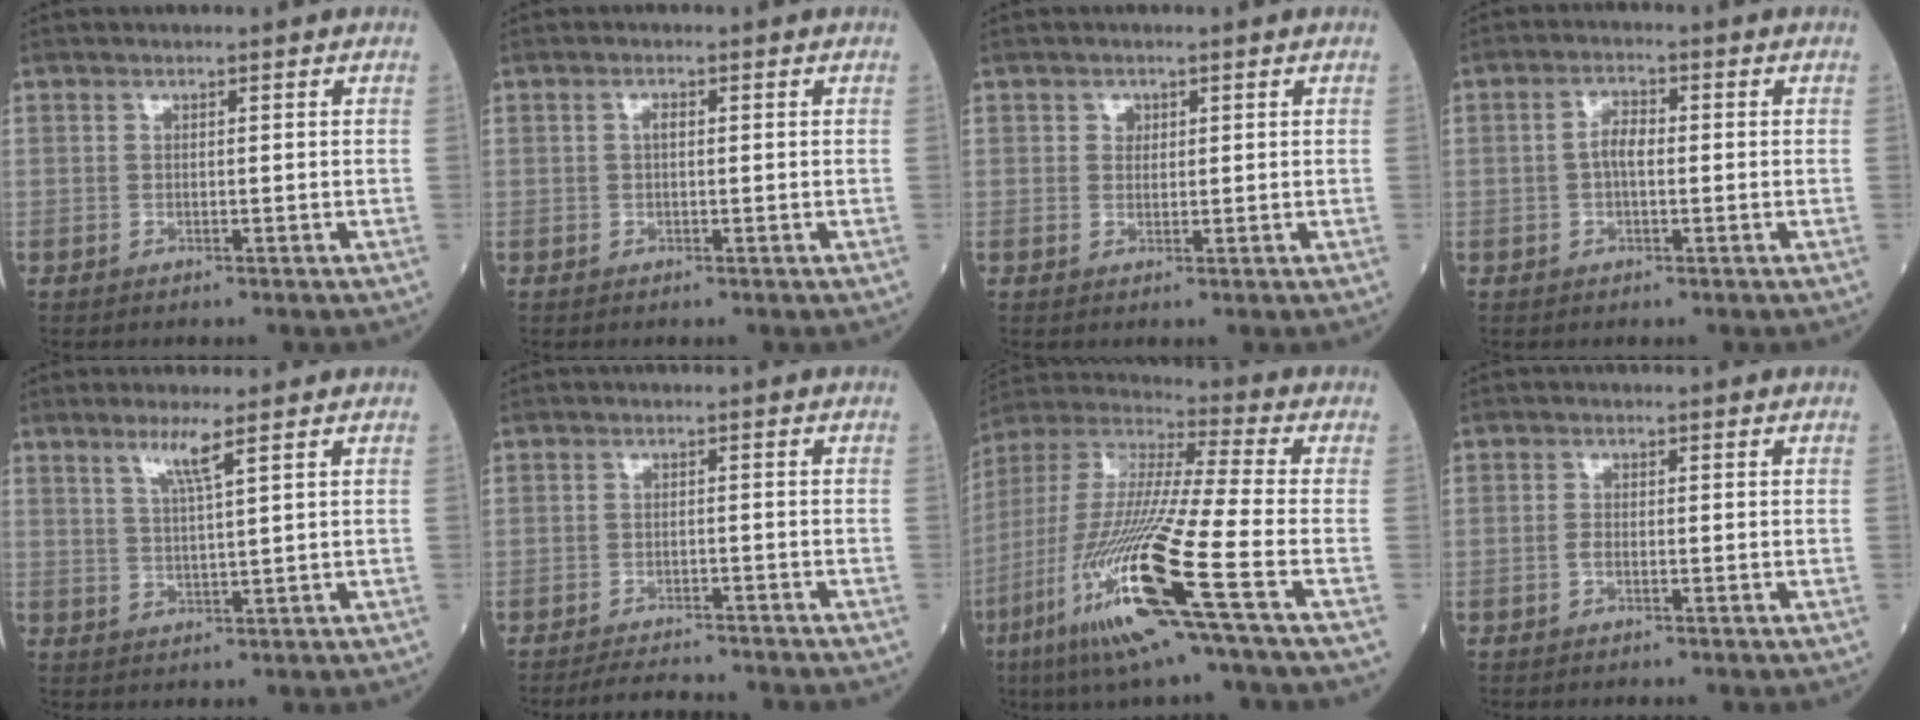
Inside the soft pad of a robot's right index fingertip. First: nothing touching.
{"total": 1.1, "force": [0.2, 0.5, 1.0], "torque": [-0.018, 0.003, 0.001]}
{"total": 1.2, "force": [0.4, 1.0, 0.4], "torque": [0.000, -0.001, 0.005]}
{"total": 3.0, "force": [-0.3, 1.3, 2.7], "torque": [-0.049, 0.011, -0.008]}
{"total": 3.8, "force": [2.2, -0.7, 3.0], "torque": [-0.063, -0.004, 0.046]}
{"total": 7.1, "force": [-6.8, 0.4, 2.0], "torque": [-0.025, -0.012, -0.100]}
{"total": 20.2, "force": [-8.4, -0.4, 18.4], "torque": [-0.405, -0.043, -0.171]}
{"total": 1.1, "force": [-0.4, 0.5, 0.9], "torque": [-0.016, 0.002, -0.005]}